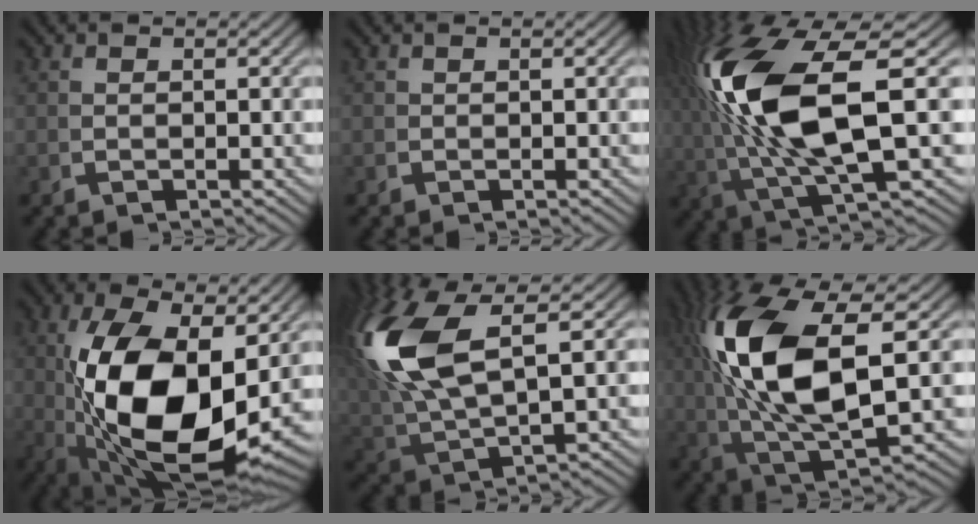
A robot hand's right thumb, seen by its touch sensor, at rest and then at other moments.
{"total": 0.0}
{"total": 16.5, "force": [0.4, 8.3, 14.2], "torque": [-0.291, -0.033, 0.030]}
{"total": 19.3, "force": [-1.1, 10.7, 15.9], "torque": [-0.312, -0.065, 0.026]}
{"total": 11.2, "force": [1.9, 6.7, 8.8], "torque": [-0.207, -0.018, 0.049]}
{"total": 14.9, "force": [1.0, 7.7, 12.7], "torque": [-0.279, -0.038, 0.046]}